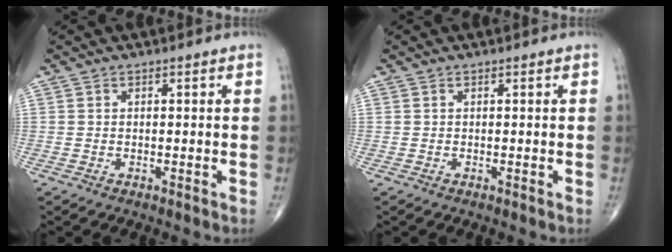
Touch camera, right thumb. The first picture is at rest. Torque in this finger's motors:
{"motor_torque": [0.40, 0.28, -0.08, -0.04, 0.01]}